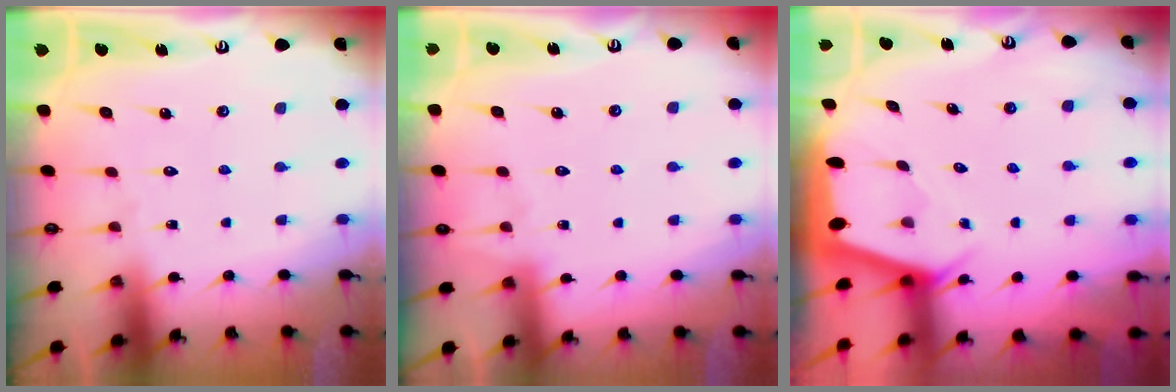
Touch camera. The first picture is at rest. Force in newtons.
{"total": 2.5, "press": 2.5, "slide": 0.4}
{"total": 2.0, "press": 2.0, "slide": 0.3}